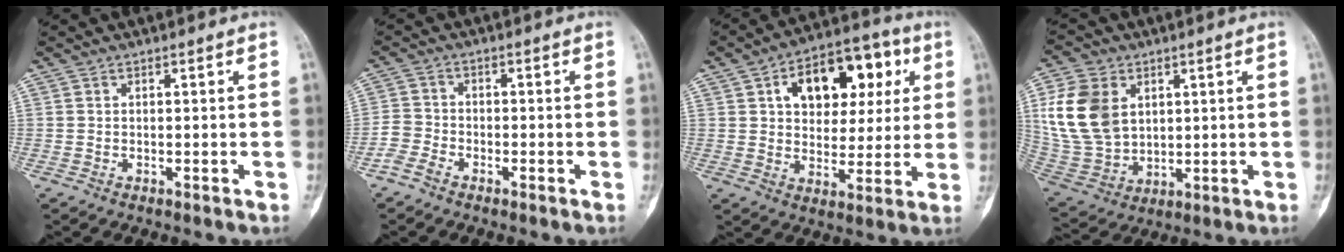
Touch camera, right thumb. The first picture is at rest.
{"total": 3.2, "force": [-2.4, 1.8, 1.1], "torque": [-0.021, 0.011, -0.054]}
{"total": 17.5, "force": [5.8, 10.9, 12.3], "torque": [-0.127, 0.013, 0.086]}
{"total": 14.9, "force": [4.1, 10.9, 9.3], "torque": [-0.175, -0.011, 0.093]}